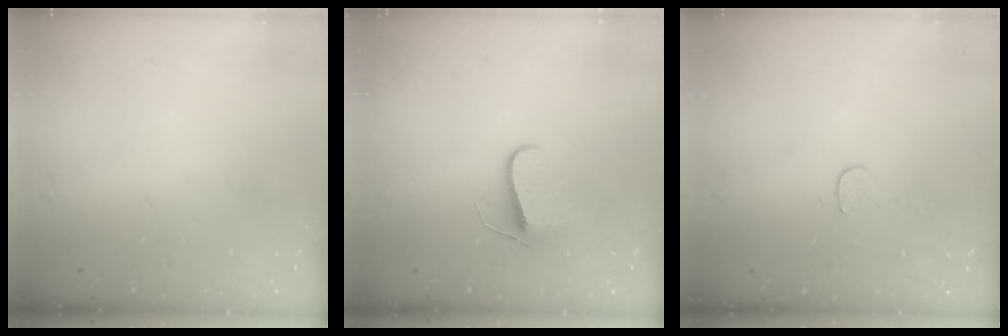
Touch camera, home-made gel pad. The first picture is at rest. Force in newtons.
{"total": 7.3, "press": 7.2, "slide": 0.6}
{"total": 4.1, "press": 4.1, "slide": 0.3}